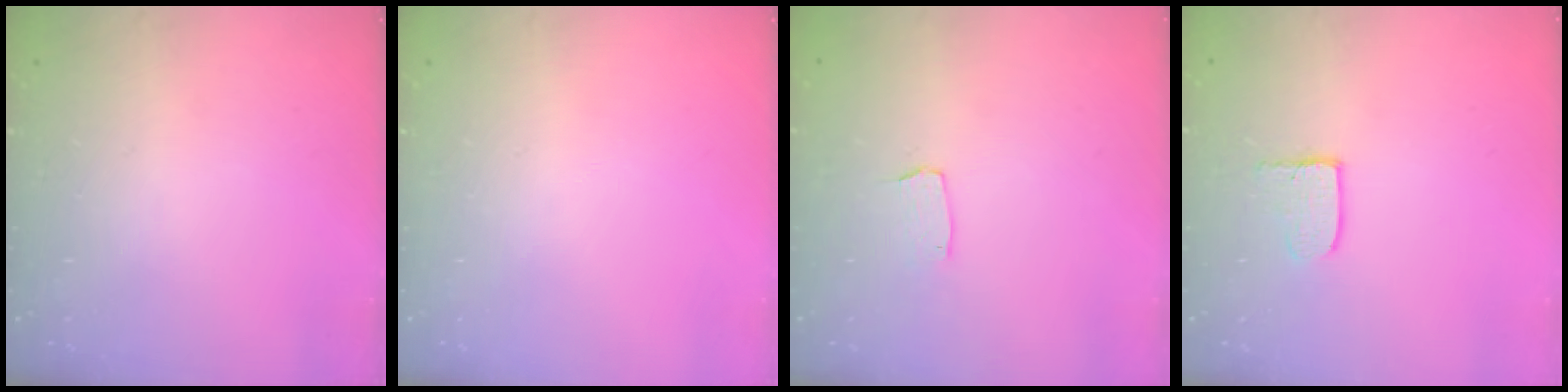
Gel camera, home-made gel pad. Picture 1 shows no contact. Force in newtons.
{"total": 0.0}
{"total": 3.6, "press": 3.6, "slide": 0.3}
{"total": 3.3, "press": 3.3, "slide": 0.3}